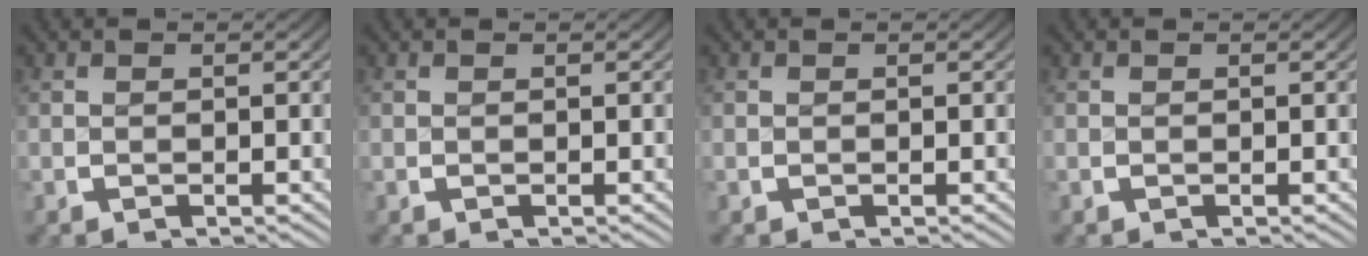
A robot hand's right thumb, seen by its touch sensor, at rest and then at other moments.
{"total": 0.0}
{"total": 0.0}
{"total": 0.0}